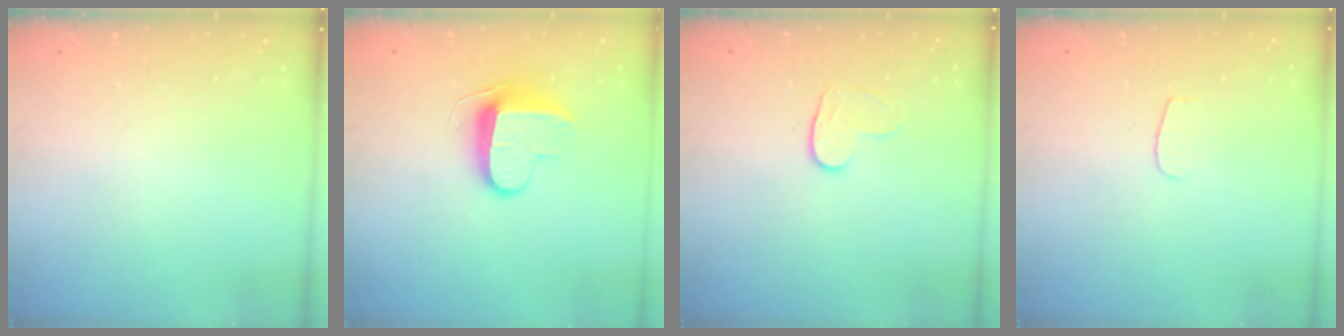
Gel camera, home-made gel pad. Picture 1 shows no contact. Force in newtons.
{"total": 9.2, "press": 9.2, "slide": 0.9}
{"total": 5.6, "press": 5.5, "slide": 0.5}
{"total": 3.7, "press": 3.6, "slide": 0.4}